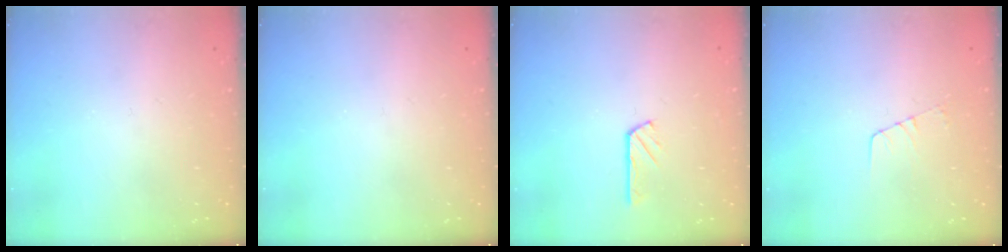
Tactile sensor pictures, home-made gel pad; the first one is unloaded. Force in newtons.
{"total": 0.0}
{"total": 2.8, "press": 2.8, "slide": 0.1}
{"total": 3.7, "press": 3.7, "slide": 0.3}